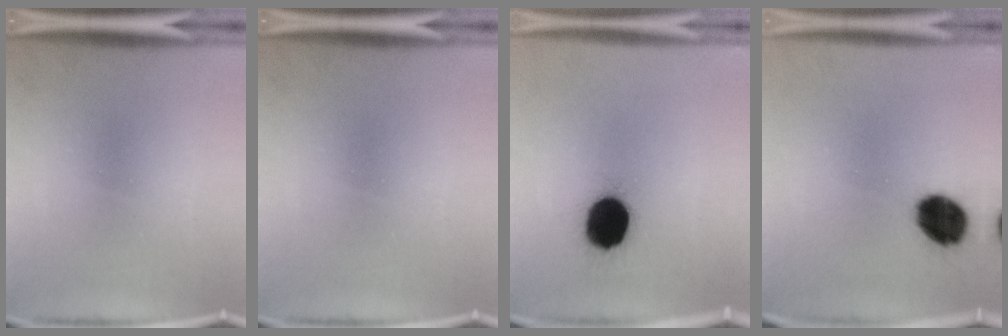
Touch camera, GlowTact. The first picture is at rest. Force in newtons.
{"total": 0.0}
{"total": 15.7}
{"total": 11.7}